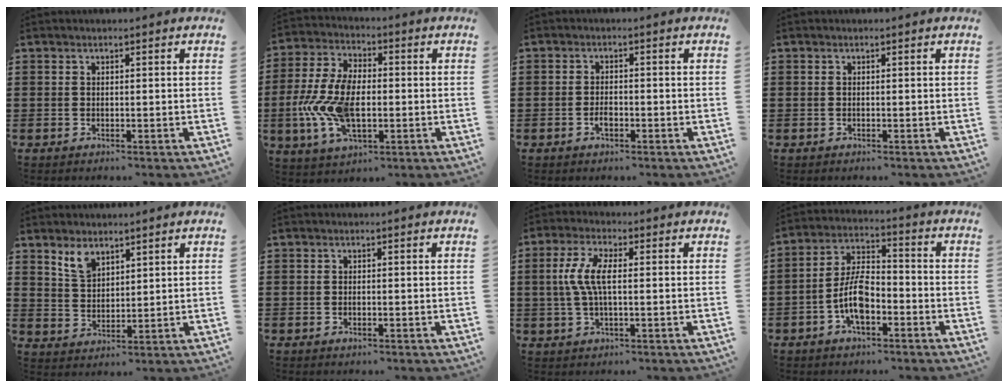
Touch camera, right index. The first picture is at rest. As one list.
[{"total": 10.7, "force": [-1.7, 5.7, 8.9], "torque": [-0.217, -0.008, -0.036]}, {"total": 2.0, "force": [-0.8, 0.7, 1.7], "torque": [-0.034, -0.002, -0.014]}, {"total": 0.0}, {"total": 4.2, "force": [3.1, 2.1, 1.8], "torque": [-0.046, 0.003, 0.058]}, {"total": 0.5, "force": [-0.2, 0.1, 0.5], "torque": [-0.012, -0.007, -0.001]}, {"total": 6.2, "force": [0.1, 2.3, 5.7], "torque": [-0.134, -0.002, -0.008]}, {"total": 7.7, "force": [-2.9, 3.4, 6.3], "torque": [-0.146, -0.001, -0.061]}]